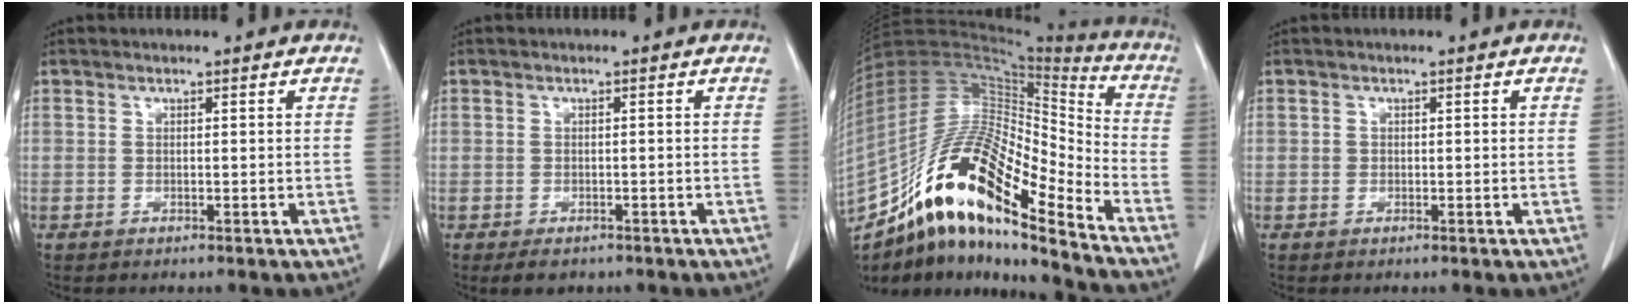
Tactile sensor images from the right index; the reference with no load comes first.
{"total": 2.6, "force": [-1.8, 1.5, 1.2], "torque": [-0.013, -0.001, -0.018]}
{"total": 22.9, "force": [-14.8, 4.3, 16.9], "torque": [-0.339, 0.001, -0.269]}
{"total": 0.5, "force": [0.0, 0.5, 0.2], "torque": [0.000, 0.003, -0.001]}